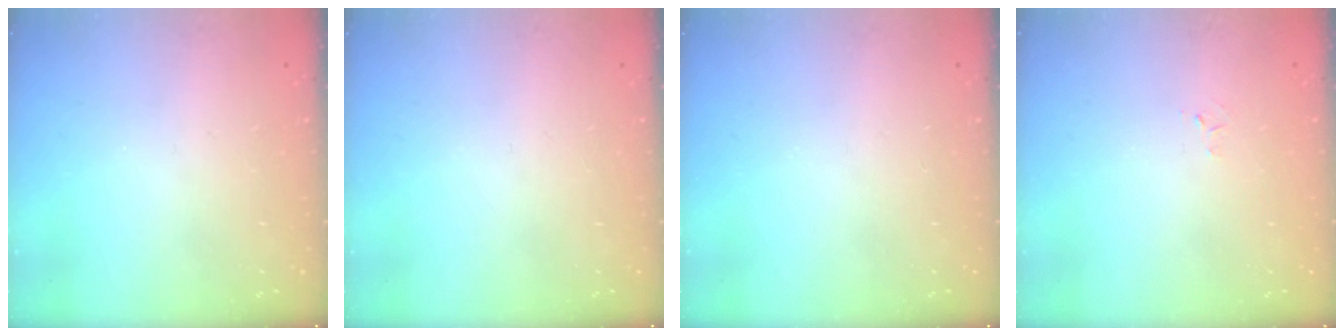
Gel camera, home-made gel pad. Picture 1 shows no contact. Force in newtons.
{"total": 0.0}
{"total": 0.0}
{"total": 2.6, "press": 2.6, "slide": 0.4}